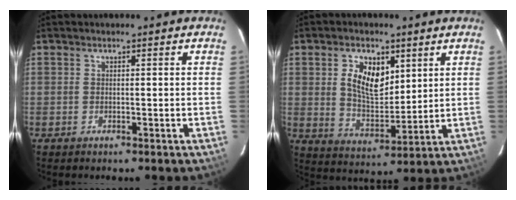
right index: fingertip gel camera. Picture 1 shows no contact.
{"total": 9.6, "force": [3.4, 5.5, 7.1], "torque": [-0.128, 0.008, 0.071]}